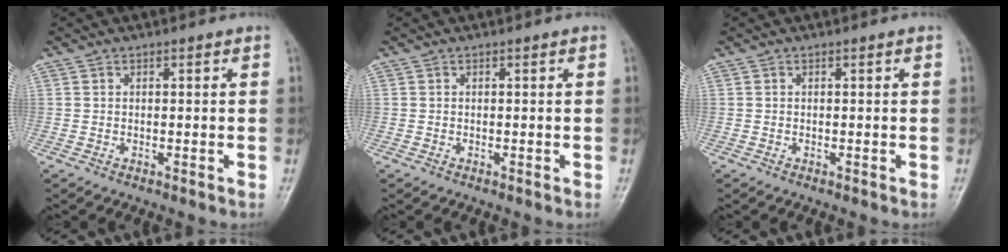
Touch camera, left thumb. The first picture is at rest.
{"total": 0.0}
{"total": 0.0}